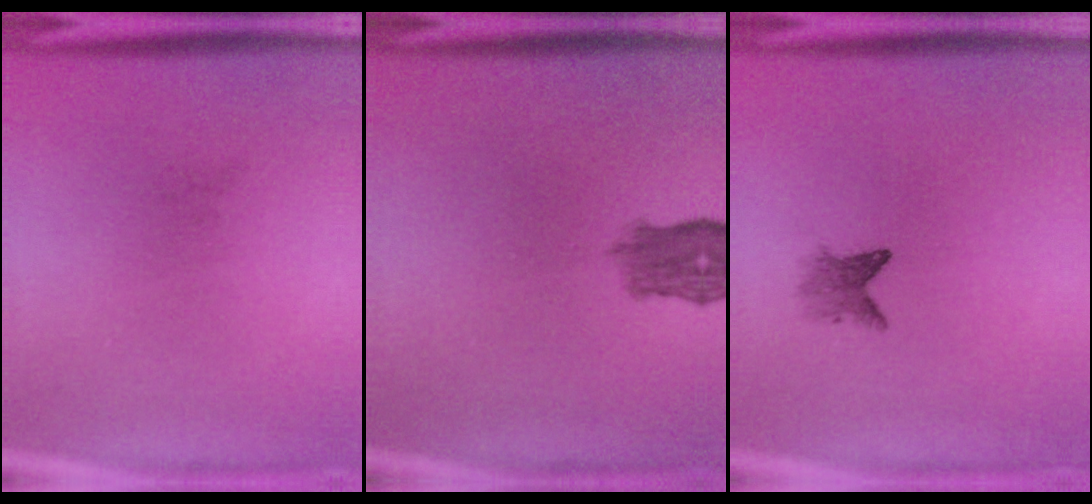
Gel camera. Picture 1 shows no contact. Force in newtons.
{"total": 3.2}
{"total": 2.2}